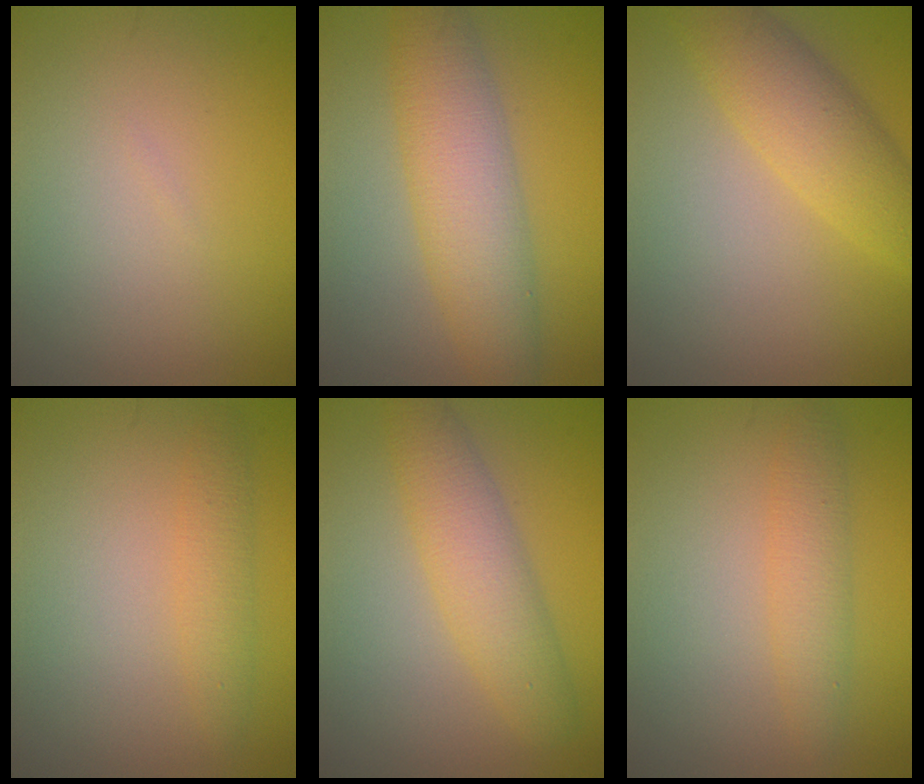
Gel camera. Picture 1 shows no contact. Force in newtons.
{"total": 6.3, "press": 6.3, "slide": 0.1}
{"total": 5.0, "press": 5.0, "slide": 0.2}
{"total": 2.0, "press": 2.0, "slide": 0.1}
{"total": 4.6, "press": 4.6, "slide": 0.1}
{"total": 2.5, "press": 2.5, "slide": 0.2}